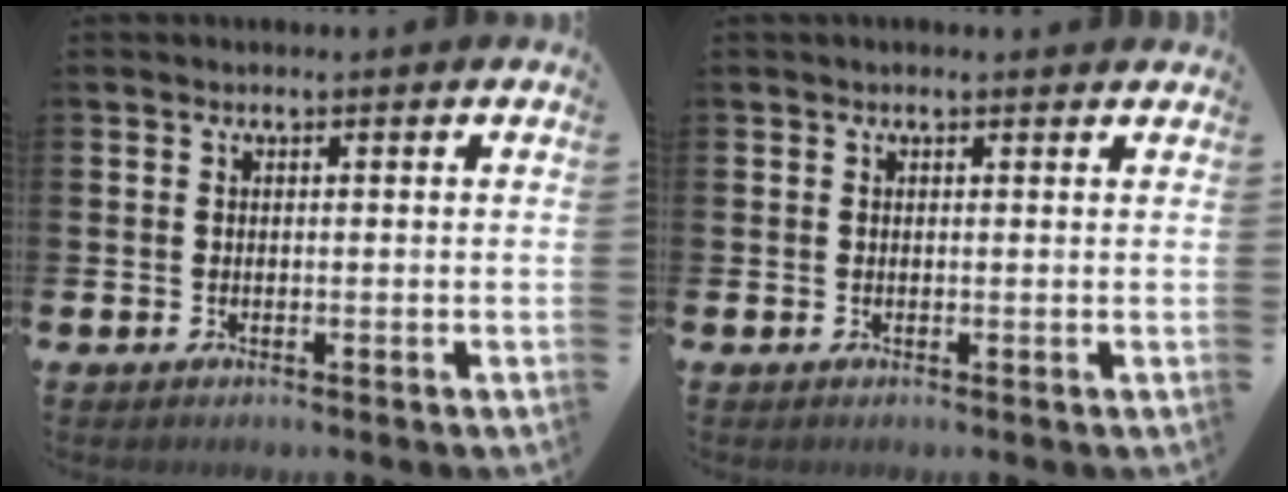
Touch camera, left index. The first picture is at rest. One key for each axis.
{"total": 0.5, "fx": 0.5, "fy": 0.1, "fz": 0.2, "tx": 0.002, "ty": -0.002, "tz": 0.007}